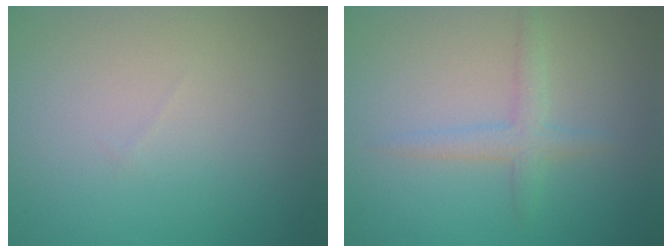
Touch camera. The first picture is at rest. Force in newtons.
{"total": 2.0, "press": 2.0, "slide": 0.1}